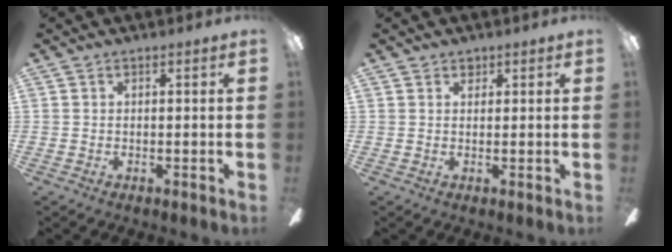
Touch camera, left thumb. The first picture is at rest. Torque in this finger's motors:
{"motor_torque": [0.09, 0.01, -0.12, 0.01, -0.01]}